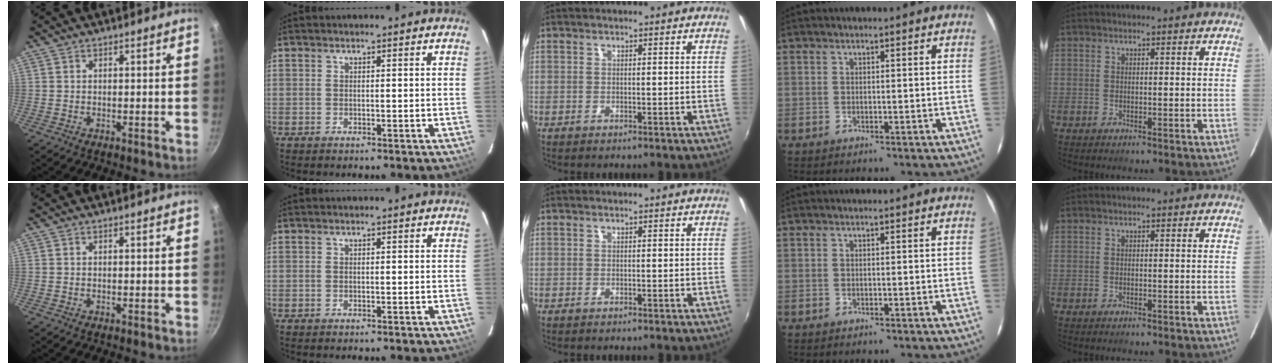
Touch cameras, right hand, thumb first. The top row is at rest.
{}